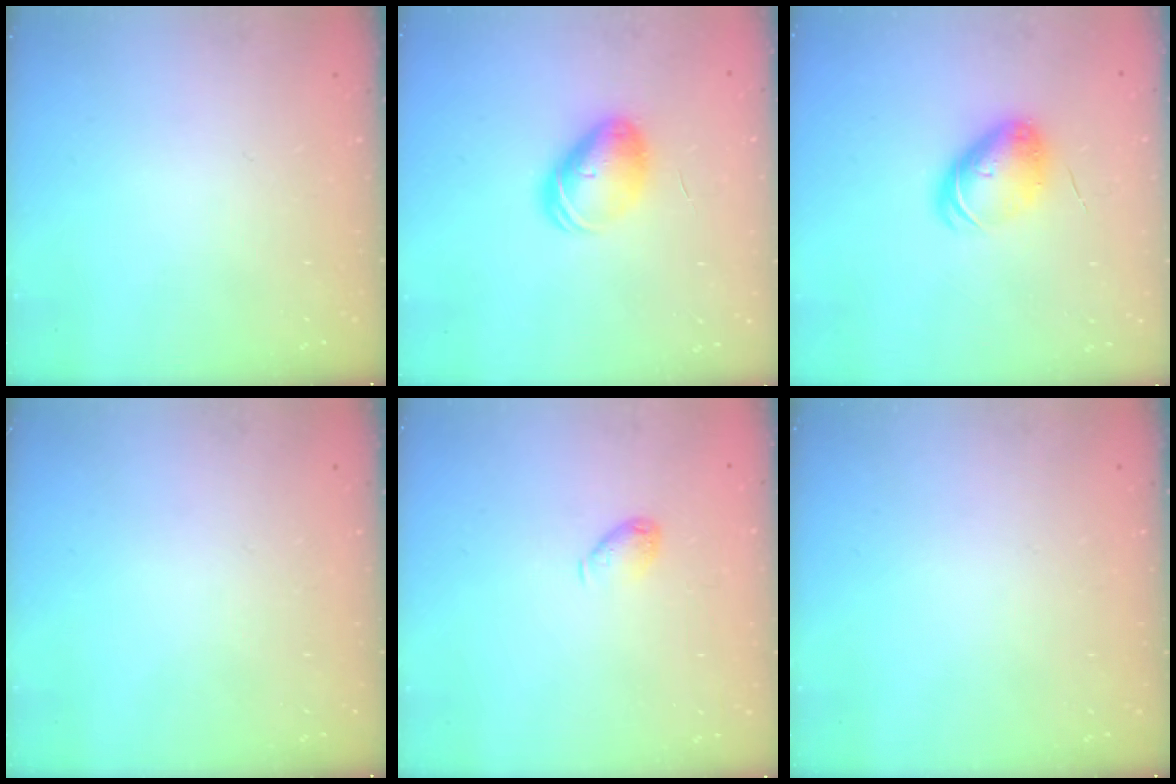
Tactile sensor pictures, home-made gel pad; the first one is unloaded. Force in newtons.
{"total": 9.3, "press": 9.2, "slide": 1.4}
{"total": 7.7, "press": 7.5, "slide": 1.6}
{"total": 0.0}
{"total": 4.9, "press": 4.9, "slide": 0.4}
{"total": 0.0}